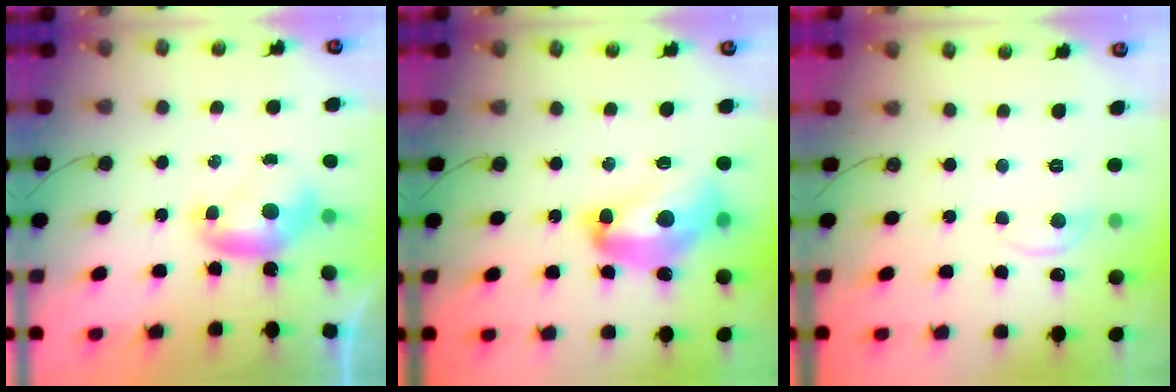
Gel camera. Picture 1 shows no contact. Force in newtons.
{"total": 11.6, "press": 11.4, "slide": 2.1}
{"total": 0.0}